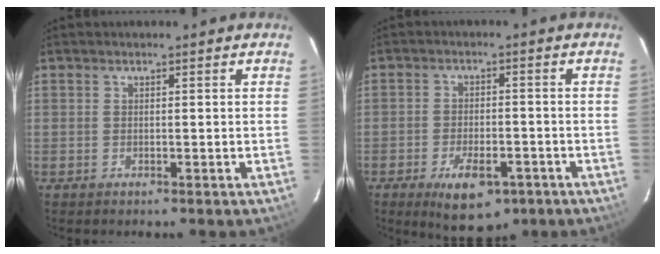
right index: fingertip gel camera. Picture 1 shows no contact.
{"total": 10.0, "force": [-5.8, 4.8, 6.7], "torque": [-0.124, -0.008, -0.079]}